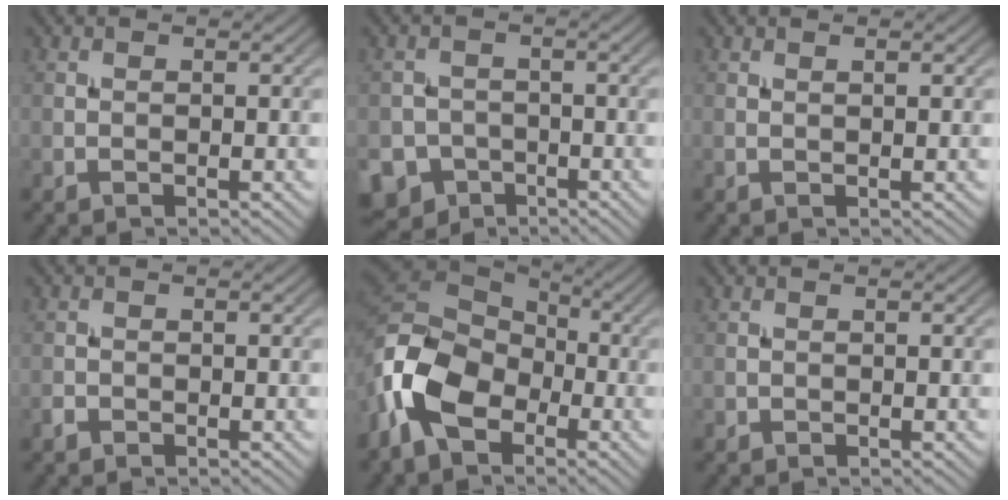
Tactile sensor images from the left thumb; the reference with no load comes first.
{"total": 7.0, "force": [-4.1, 5.4, 1.4], "torque": [-0.026, -0.022, -0.083]}
{"total": 0.9, "force": [0.6, 0.0, 0.7], "torque": [-0.013, 0.001, 0.011]}
{"total": 0.8, "force": [-0.6, 0.5, 0.2], "torque": [-0.004, -0.001, -0.013]}
{"total": 12.9, "force": [-4.8, 8.4, 8.7], "torque": [-0.218, -0.020, -0.106]}
{"total": 0.0}